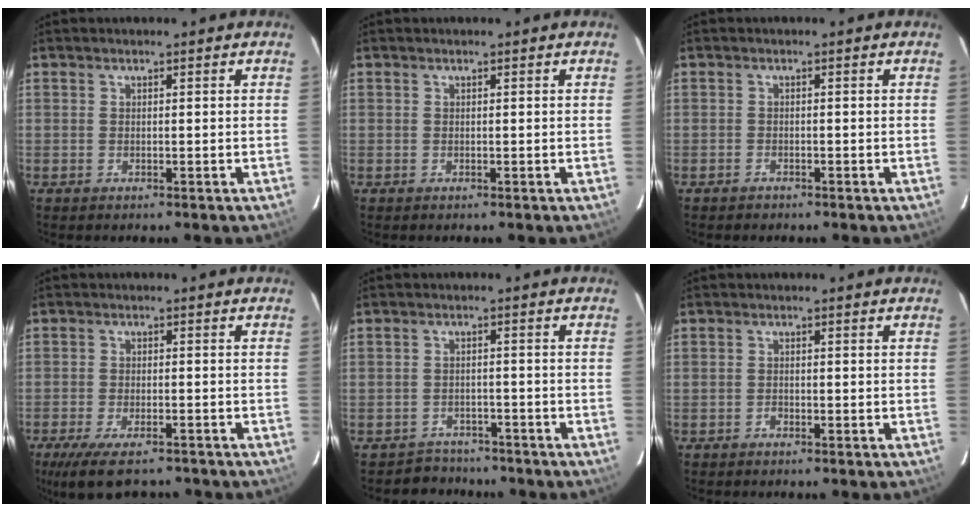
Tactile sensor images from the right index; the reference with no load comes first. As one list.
[{"total": 0.0}, {"total": 1.1, "force": [-0.9, 0.6, 0.0], "torque": [-0.004, 0.005, -0.015]}, {"total": 10.4, "force": [-8.0, 3.5, 5.7], "torque": [-0.130, -0.027, -0.134]}, {"total": 4.9, "force": [-4.0, 2.7, -0.4], "torque": [-0.004, 0.016, -0.062]}, {"total": 0.7, "force": [-0.5, 0.4, 0.1], "torque": [-0.002, 0.002, -0.010]}]